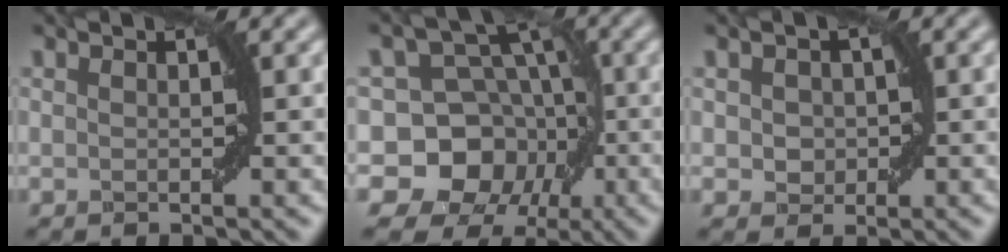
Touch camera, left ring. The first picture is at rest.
{"total": 10.8, "force": [-3.0, 9.7, 3.7], "torque": [-0.046, 0.016, -0.081]}
{"total": 1.9, "force": [0.1, 1.6, 0.9], "torque": [-0.013, 0.000, -0.001]}